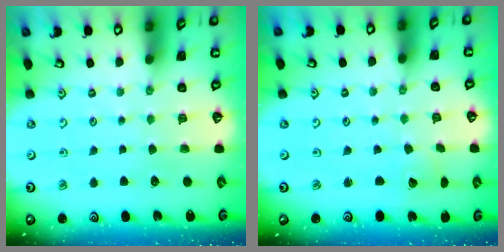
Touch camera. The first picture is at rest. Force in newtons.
{"total": 2.0, "press": 2.0, "slide": 0.1}